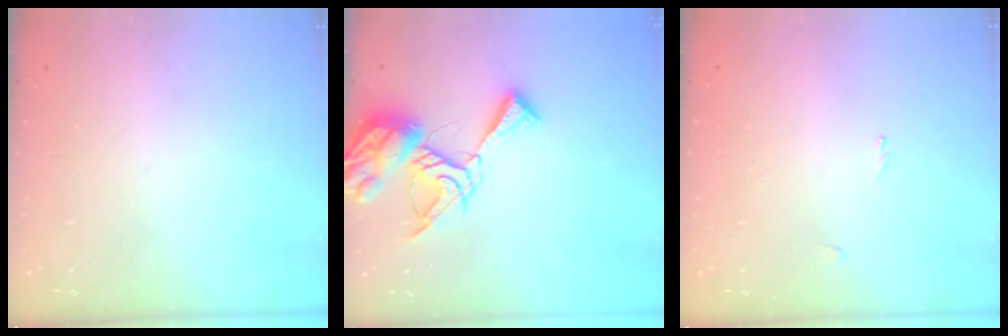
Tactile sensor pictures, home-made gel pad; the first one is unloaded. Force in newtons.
{"total": 12.6, "press": 12.6, "slide": 1.2}
{"total": 0.0}